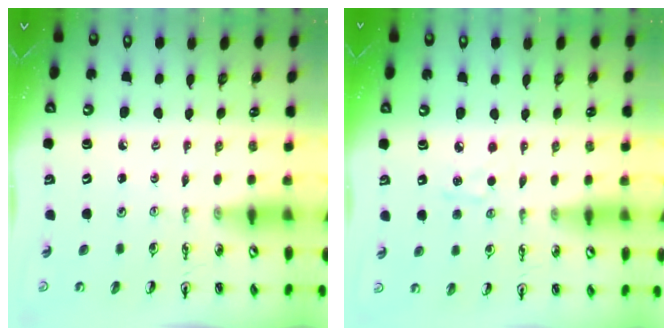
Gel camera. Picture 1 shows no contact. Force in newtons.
{"total": 5.0, "press": 5.0, "slide": 0.6}